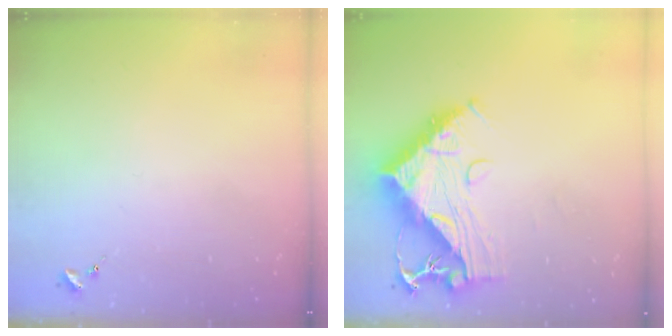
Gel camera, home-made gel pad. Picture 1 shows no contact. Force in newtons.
{"total": 14.5, "press": 14.4, "slide": 1.6}